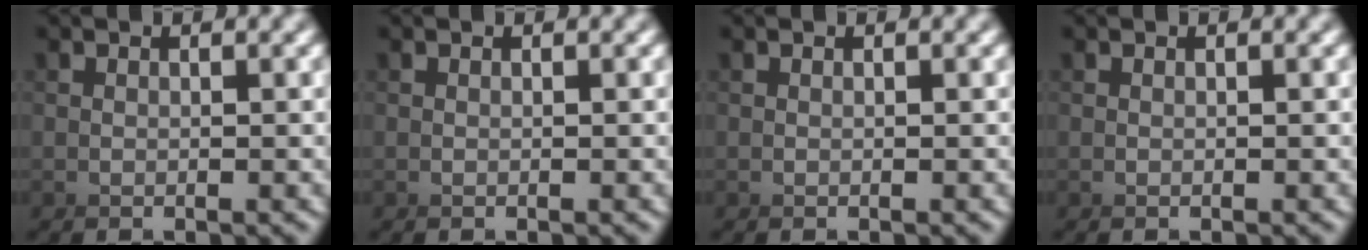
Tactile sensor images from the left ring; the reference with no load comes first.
{"total": 0.0}
{"total": 0.0}
{"total": 0.0}